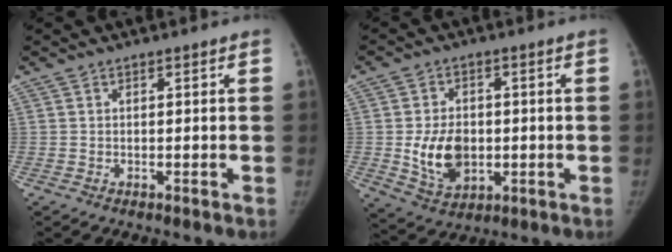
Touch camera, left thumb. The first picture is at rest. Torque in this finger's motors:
{"motor_torque": [-0.51, 0.76, 0.26, -0.36, 0.07]}